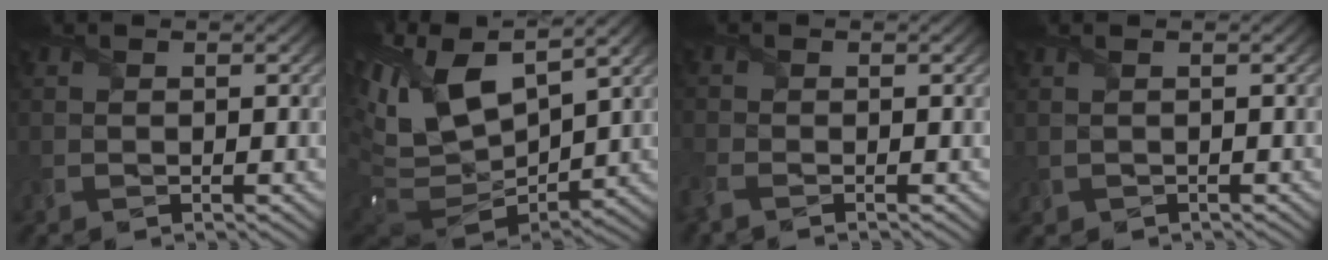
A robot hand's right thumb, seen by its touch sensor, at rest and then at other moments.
{"total": 16.3, "force": [5.2, 7.9, 13.2], "torque": [-0.266, 0.004, 0.122]}
{"total": 2.8, "force": [-2.2, 0.9, 1.4], "torque": [-0.043, -0.016, -0.054]}
{"total": 0.7, "force": [0.0, 0.5, 0.5], "torque": [-0.019, -0.003, 0.003]}